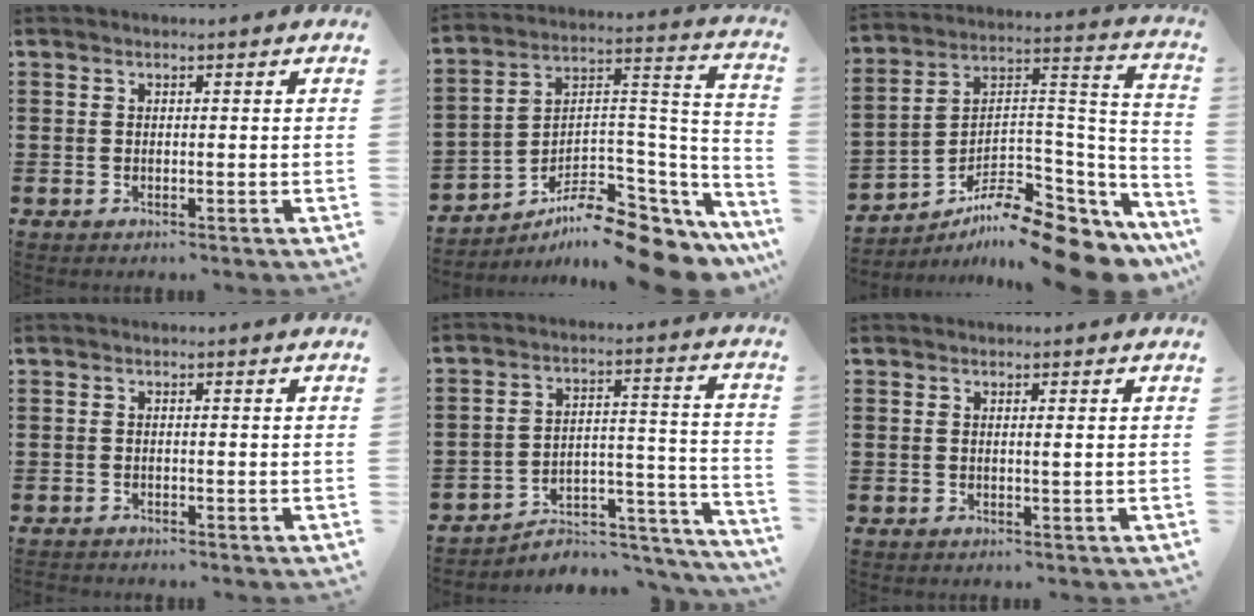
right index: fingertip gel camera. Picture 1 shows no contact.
{"total": 9.6, "force": [-7.3, 3.0, 5.4], "torque": [-0.083, 0.014, -0.136]}
{"total": 10.2, "force": [-8.3, 2.7, 5.4], "torque": [-0.085, 0.014, -0.154]}
{"total": 0.7, "force": [-0.7, 0.1, 0.0], "torque": [0.000, 0.001, -0.016]}
{"total": 4.2, "force": [-3.7, 1.7, 1.2], "torque": [-0.024, 0.002, -0.077]}
{"total": 0.6, "force": [0.1, -0.1, 0.6], "torque": [-0.012, -0.003, 0.002]}